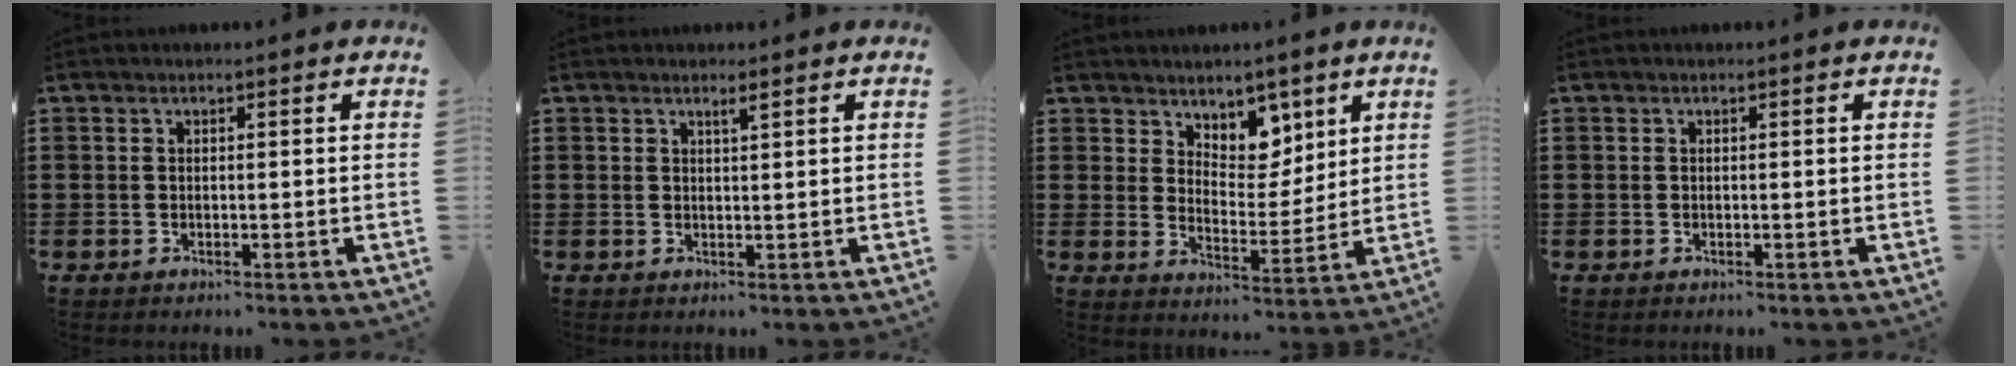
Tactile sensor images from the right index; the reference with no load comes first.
{"total": 1.0, "force": [0.8, 0.1, 0.6], "torque": [-0.014, -0.002, 0.015]}
{"total": 5.9, "force": [4.6, 3.6, 1.0], "torque": [-0.032, -0.021, 0.083]}
{"total": 0.0}